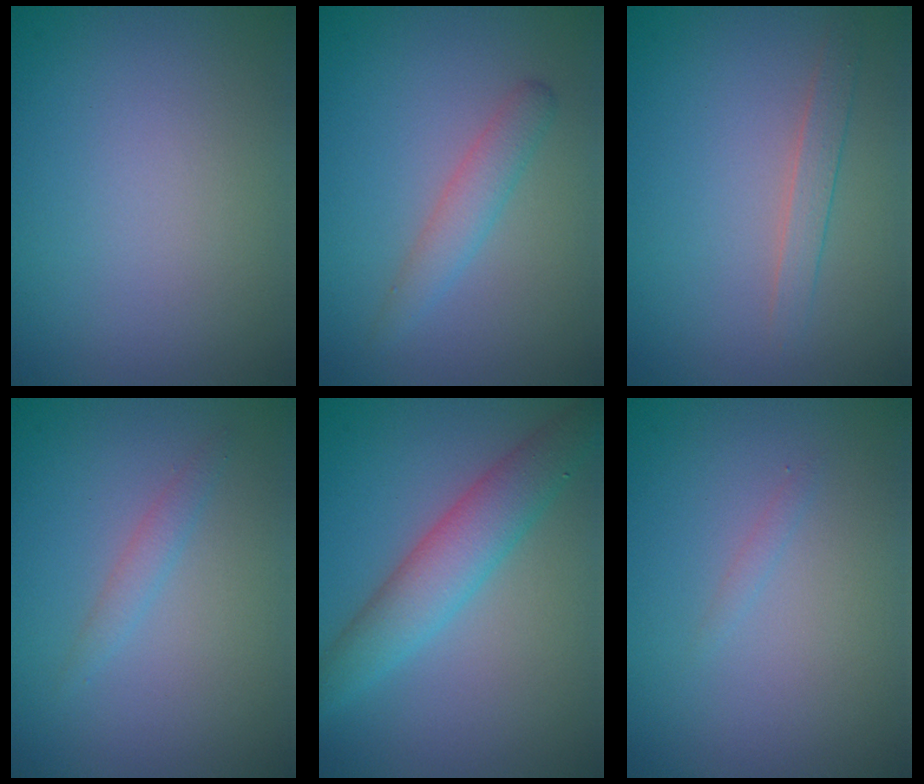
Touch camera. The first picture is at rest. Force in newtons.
{"total": 2.0, "press": 2.0, "slide": 0.0}
{"total": 1.6, "press": 1.6, "slide": 0.1}
{"total": 1.1, "press": 1.1, "slide": 0.1}
{"total": 4.5, "press": 4.5, "slide": 0.2}
{"total": 0.6, "press": 0.6, "slide": 0.0}